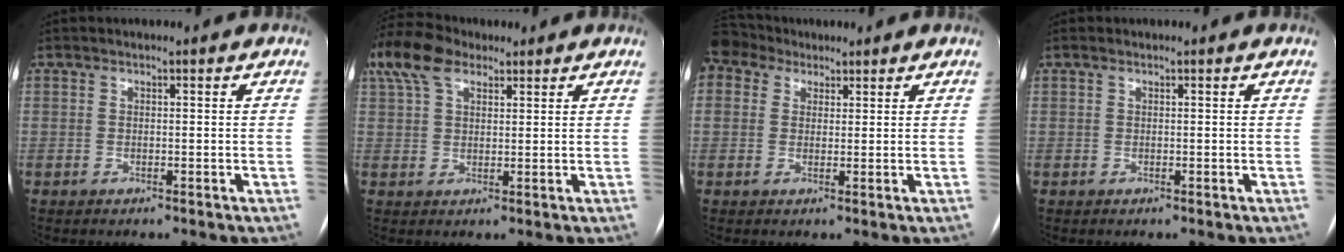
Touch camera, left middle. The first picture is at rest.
{"total": 9.7, "force": [6.2, 4.8, 5.7], "torque": [-0.135, 0.047, 0.120]}
{"total": 4.4, "force": [3.4, 2.7, 0.5], "torque": [-0.026, 0.028, 0.075]}
{"total": 0.0}